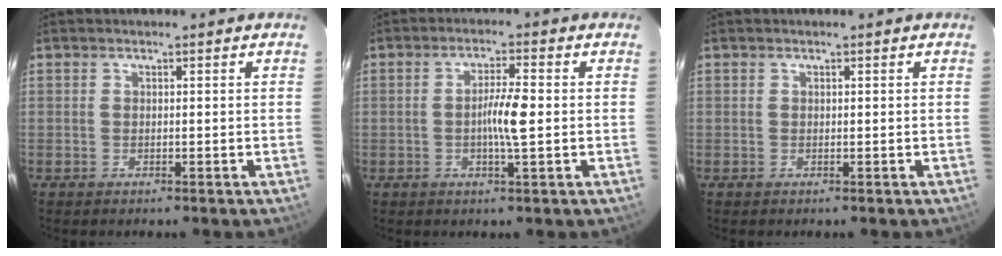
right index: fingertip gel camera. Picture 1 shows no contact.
{"total": 5.0, "force": [-0.4, 0.2, 5.0], "torque": [-0.092, 0.001, -0.009]}
{"total": 0.0}